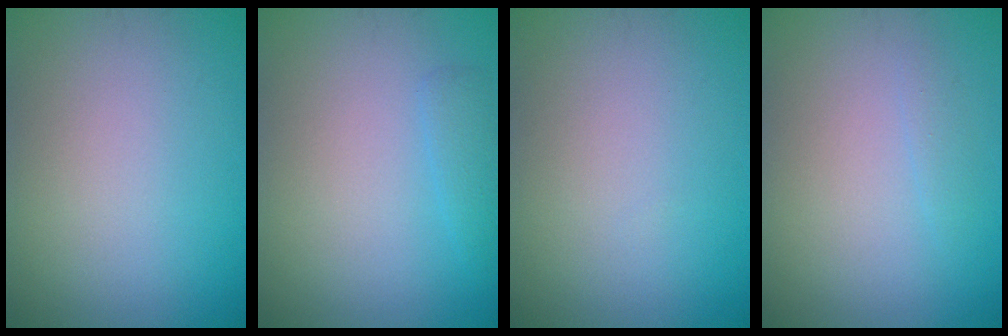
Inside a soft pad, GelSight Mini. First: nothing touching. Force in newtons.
{"total": 1.4, "press": 1.4, "slide": 0.1}
{"total": 0.0}
{"total": 0.8, "press": 0.8, "slide": 0.0}